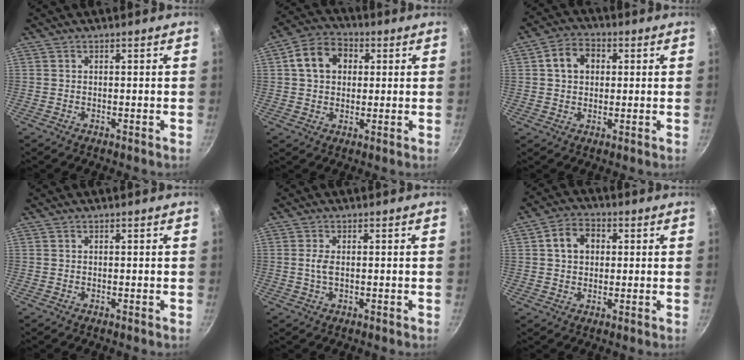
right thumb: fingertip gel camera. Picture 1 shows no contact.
{"total": 9.8, "force": [2.2, 7.6, 5.7], "torque": [-0.071, 0.016, 0.023]}
{"total": 6.9, "force": [1.5, 5.4, 4.0], "torque": [-0.046, 0.011, 0.015]}
{"total": 0.0}
{"total": 2.2, "force": [0.1, 1.0, 1.9], "torque": [-0.044, 0.000, 0.001]}
{"total": 6.7, "force": [1.3, 5.2, 4.0], "torque": [-0.044, 0.012, 0.013]}